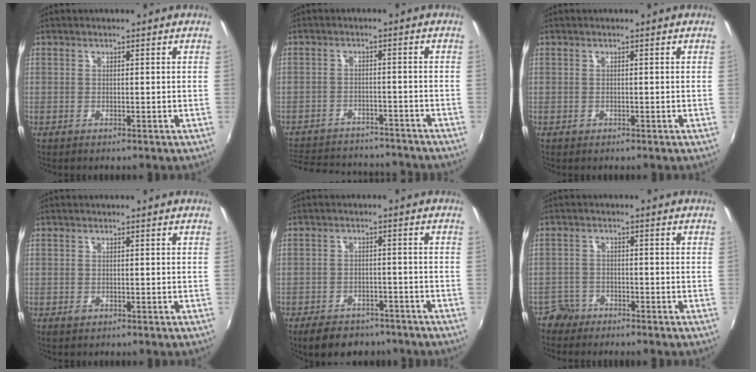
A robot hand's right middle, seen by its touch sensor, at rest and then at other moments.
{"total": 18.3, "force": [-15.8, 6.9, 6.4], "torque": [-0.151, 0.020, -0.213]}
{"total": 0.6, "force": [-0.3, 0.5, 0.1], "torque": [-0.001, -0.003, -0.005]}
{"total": 1.0, "force": [-0.5, 0.7, 0.4], "torque": [-0.006, -0.003, -0.009]}
{"total": 10.6, "force": [-8.2, 5.2, 4.3], "torque": [-0.097, 0.000, -0.114]}
{"total": 3.8, "force": [-3.1, 2.3, -0.1], "torque": [-0.008, 0.009, -0.062]}